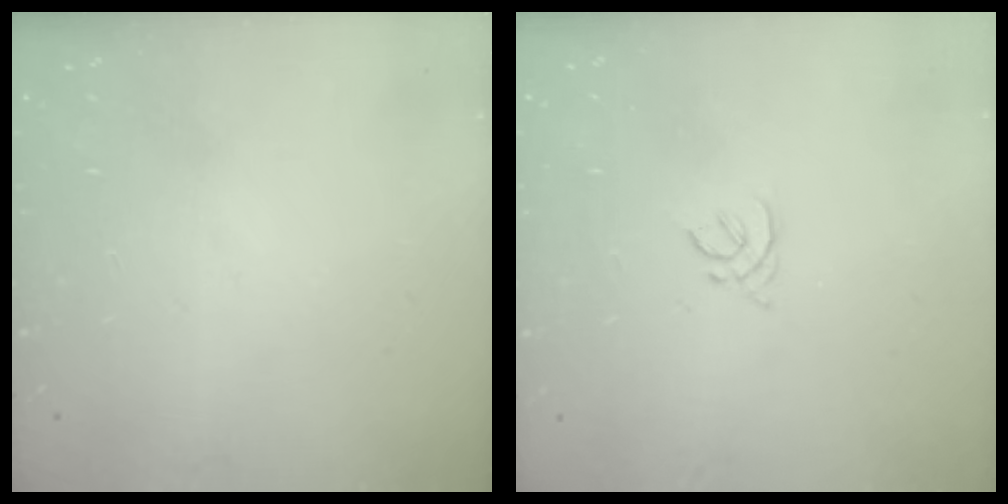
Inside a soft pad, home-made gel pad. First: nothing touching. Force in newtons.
{"total": 2.0, "press": 2.0, "slide": 0.6}